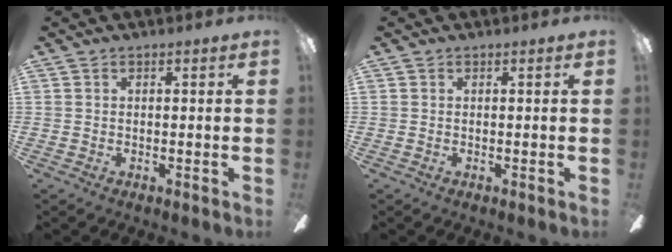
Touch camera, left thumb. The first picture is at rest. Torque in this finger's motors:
{"motor_torque": [0.00, 0.00, 0.00, 0.00, 0.00]}